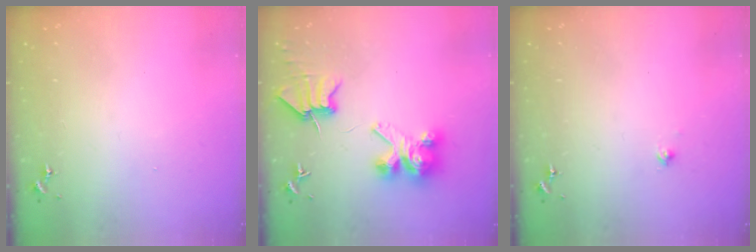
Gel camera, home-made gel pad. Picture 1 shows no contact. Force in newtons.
{"total": 8.7, "press": 8.6, "slide": 1.2}
{"total": 2.3, "press": 2.3, "slide": 0.2}